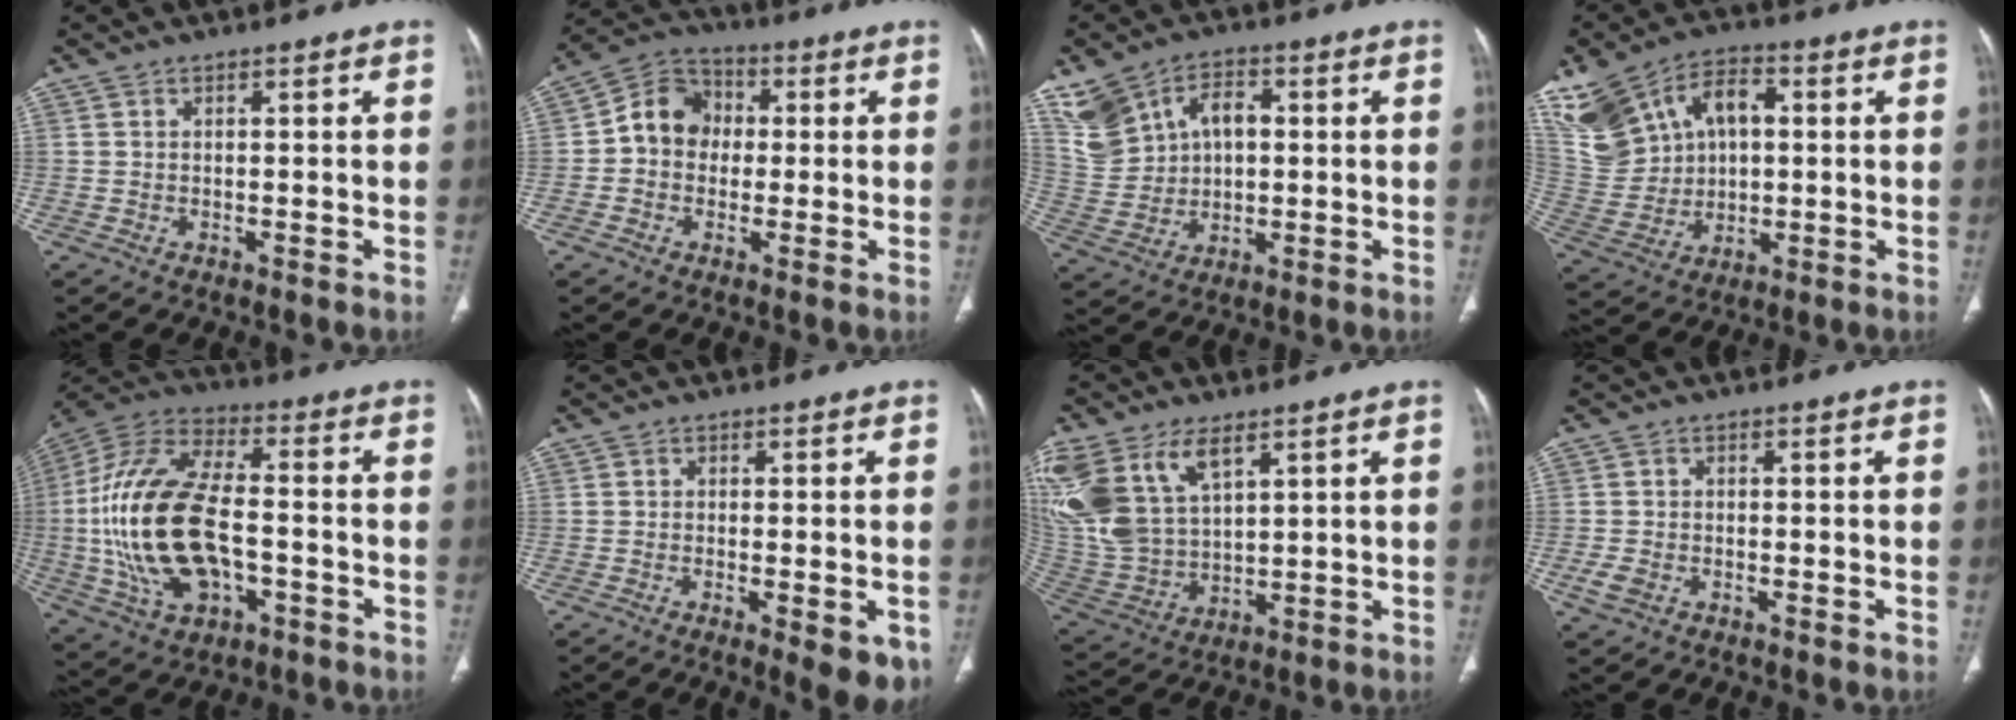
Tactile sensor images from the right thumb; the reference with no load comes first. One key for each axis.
{"total": 9.2, "fx": 0.1, "fy": 7.9, "fz": 4.6, "tx": -0.055, "ty": 0.029, "tz": -0.014}
{"total": 16.0, "fx": 5.0, "fy": 12.1, "fz": 9.2, "tx": -0.188, "ty": 0.022, "tz": 0.110}
{"total": 22.5, "fx": 6.9, "fy": 16.5, "fz": 13.7, "tx": -0.295, "ty": 0.042, "tz": 0.144}
{"total": 23.7, "fx": -3.0, "fy": 12.7, "fz": 19.8, "tx": -0.413, "ty": 0.016, "tz": -0.047}
{"total": 7.6, "fx": -2.9, "fy": 2.5, "fz": 6.6, "tx": -0.081, "ty": -0.007, "tz": -0.036}
{"total": 20.1, "fx": 9.4, "fy": 11.6, "fz": 13.4, "tx": -0.310, "ty": -0.011, "tz": 0.198}
{"total": 2.8, "fx": -1.2, "fy": 1.9, "fz": 1.7, "tx": -0.037, "ty": 0.000, "tz": -0.021}